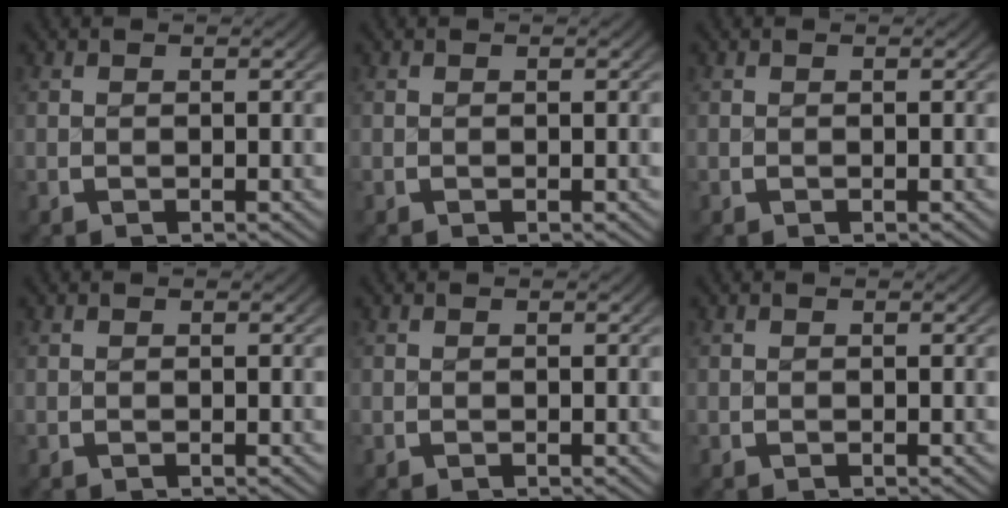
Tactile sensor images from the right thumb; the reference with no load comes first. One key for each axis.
{"total": 0.0}
{"total": 0.0}
{"total": 0.0}
{"total": 0.0}
{"total": 0.0}